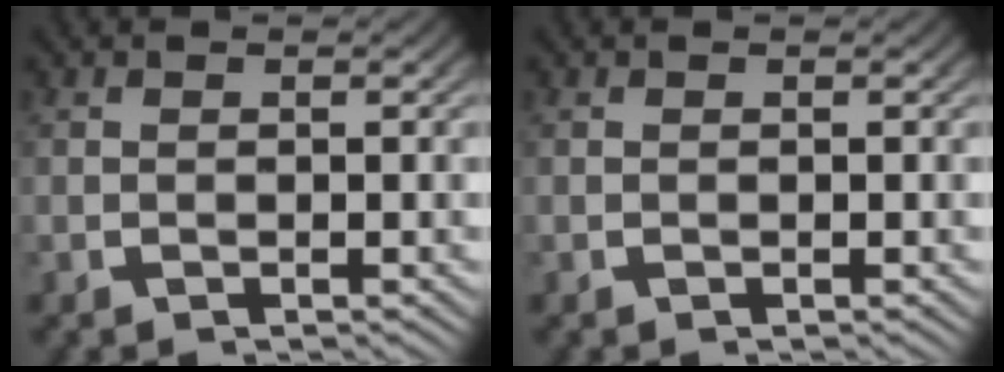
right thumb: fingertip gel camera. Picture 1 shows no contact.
{"total": 0.0}